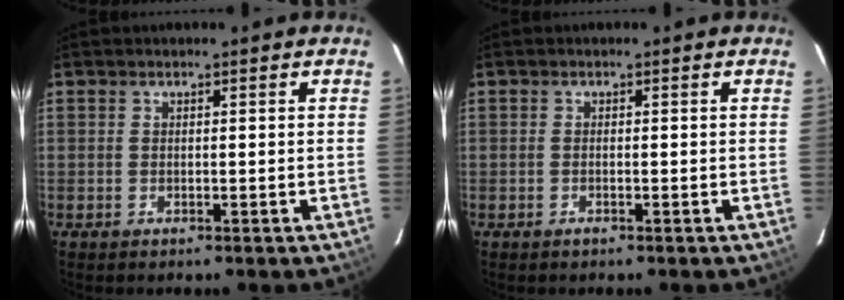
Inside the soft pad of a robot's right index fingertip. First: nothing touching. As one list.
[{"total": 0.6, "force": [-0.3, 0.1, 0.5], "torque": [-0.008, 0.003, -0.007]}]